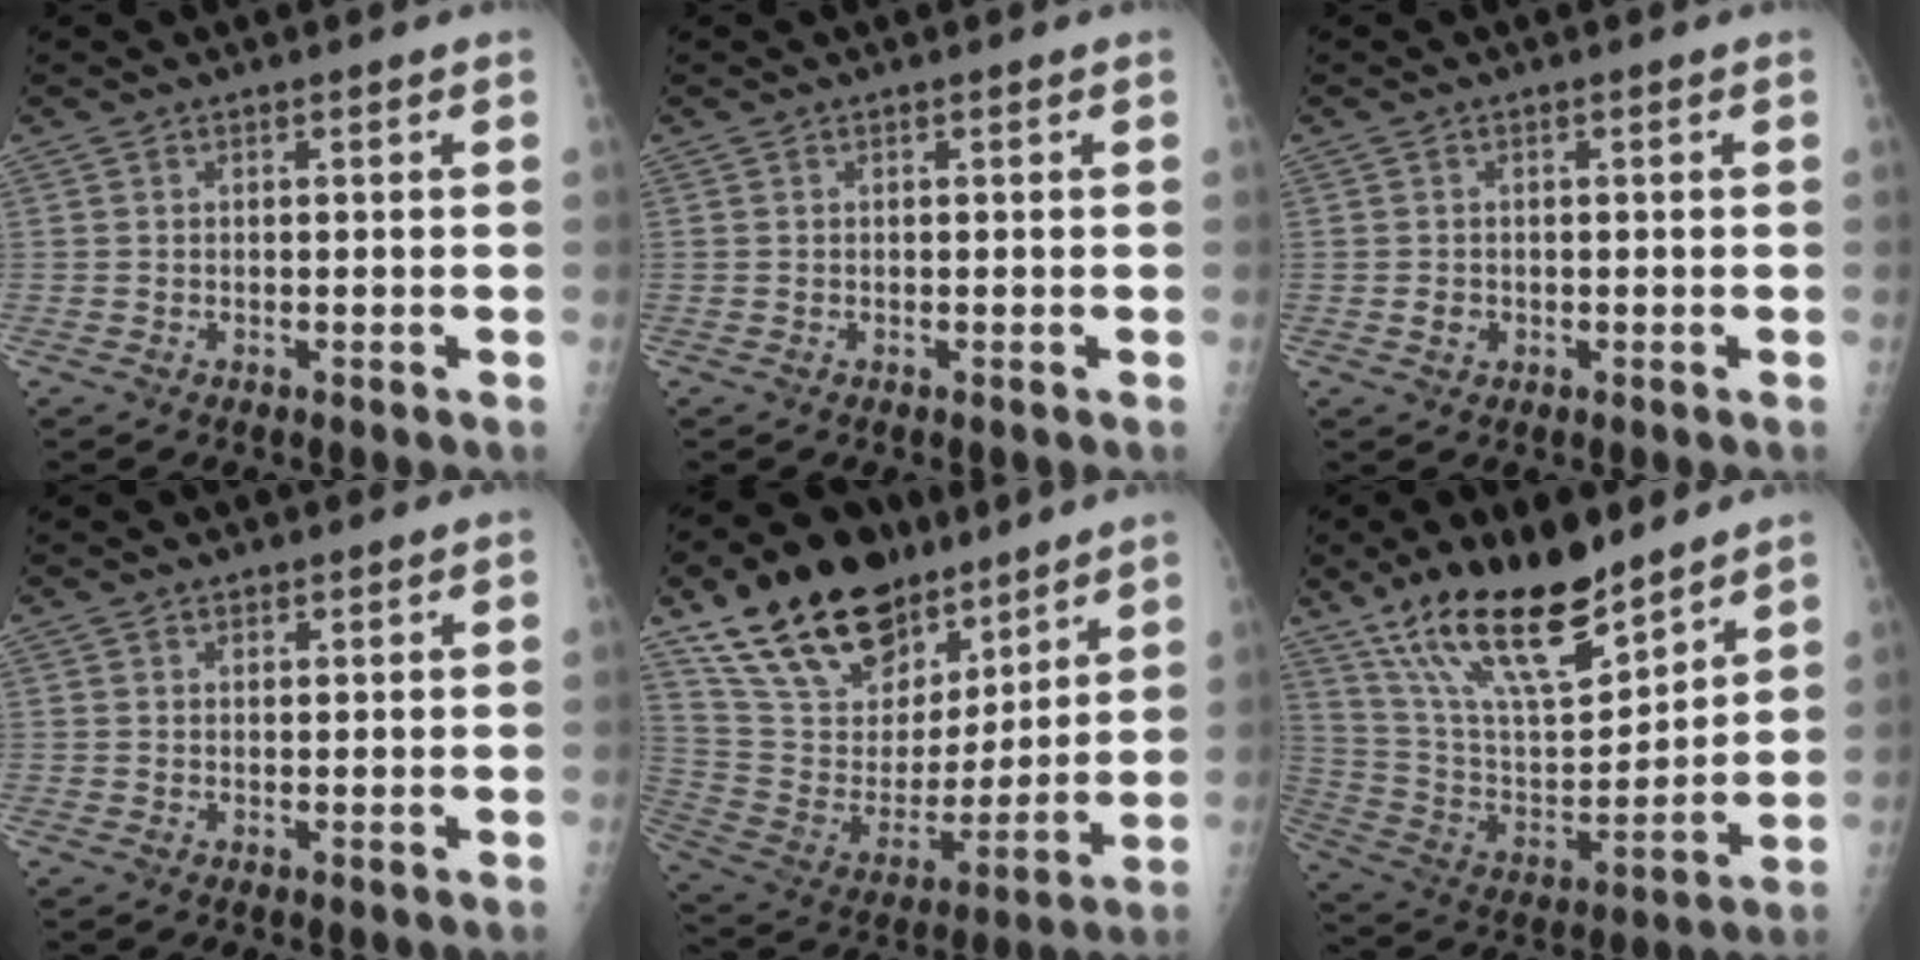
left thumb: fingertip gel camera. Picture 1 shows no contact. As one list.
[{"total": 0.0}, {"total": 1.6, "force": [-0.2, 1.4, 0.6], "torque": [-0.005, 0.003, 0.001]}, {"total": 1.1, "force": [0.9, 0.7, 0.2], "torque": [0.009, -0.005, 0.011]}, {"total": 25.6, "force": [17.5, 13.5, 13.0], "torque": [-0.196, -0.050, 0.309]}, {"total": 21.6, "force": [15.3, 7.6, 13.2], "torque": [-0.200, -0.073, 0.282]}]